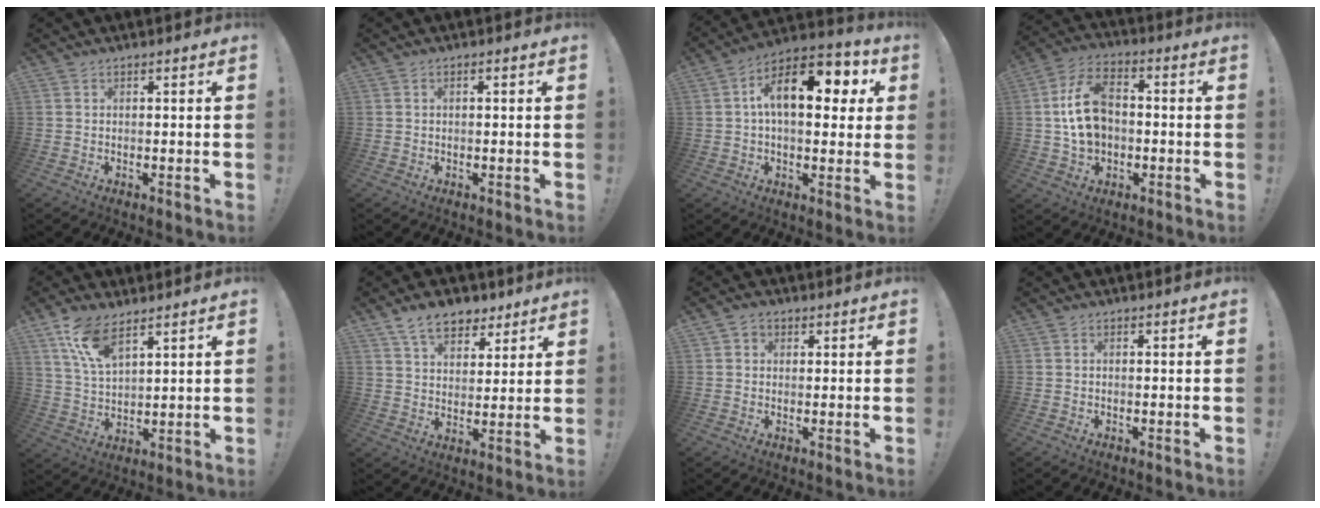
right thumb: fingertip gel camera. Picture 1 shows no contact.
{"total": 0.8, "force": [-0.3, 0.3, 0.7], "torque": [-0.017, 0.005, -0.005]}
{"total": 16.6, "force": [4.0, 8.5, 13.7], "torque": [-0.202, 0.001, 0.062]}
{"total": 12.6, "force": [-0.2, 9.2, 8.6], "torque": [-0.146, 0.013, -0.003]}
{"total": 10.6, "force": [7.4, 4.1, 6.4], "torque": [-0.127, -0.030, 0.139]}
{"total": 11.0, "force": [7.5, 6.5, 4.7], "torque": [-0.076, -0.038, 0.143]}
{"total": 2.0, "force": [0.6, 1.8, 0.8], "torque": [-0.015, 0.002, 0.011]}
{"total": 0.0}